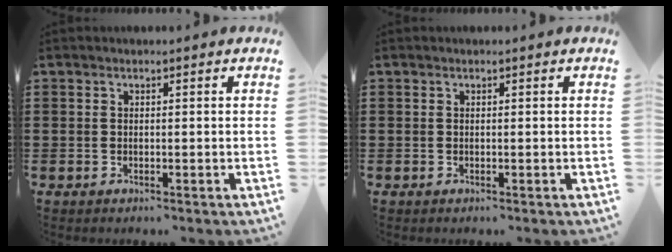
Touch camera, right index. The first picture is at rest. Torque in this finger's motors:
{"motor_torque": [-0.05, 0.10, 0.05, -0.01]}